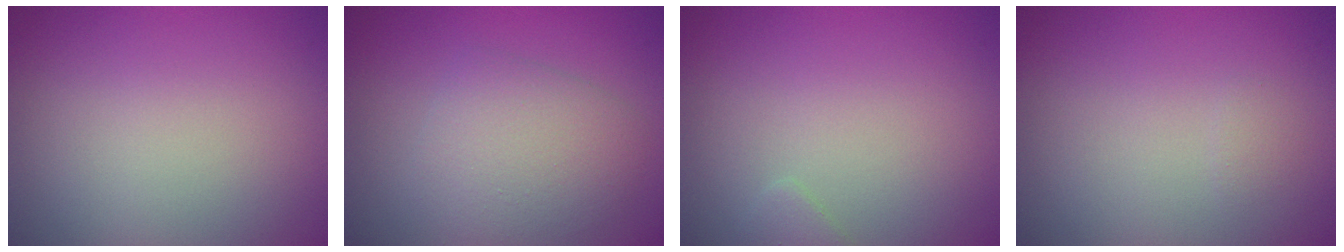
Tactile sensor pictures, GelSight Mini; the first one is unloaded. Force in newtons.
{"total": 3.9, "press": 3.9, "slide": 0.1}
{"total": 0.8, "press": 0.8, "slide": 0.1}
{"total": 0.5, "press": 0.5, "slide": 0.1}